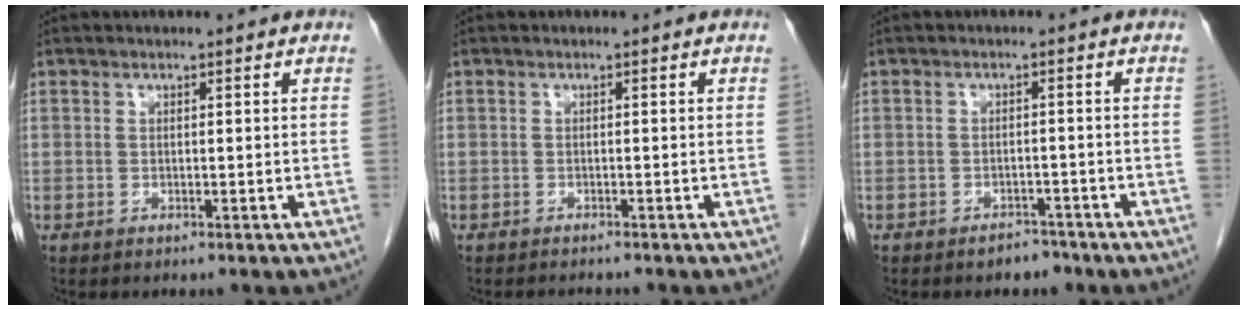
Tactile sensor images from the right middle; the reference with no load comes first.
{"total": 1.5, "force": [-1.5, -0.1, 0.2], "torque": [-0.002, -0.004, -0.019]}
{"total": 2.2, "force": [-1.8, 1.2, 0.6], "torque": [-0.007, 0.004, -0.023]}